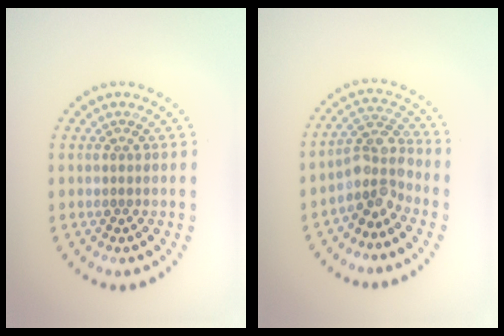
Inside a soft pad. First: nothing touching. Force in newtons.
{"total": 3.8, "press": 3.0, "slide": 2.3}